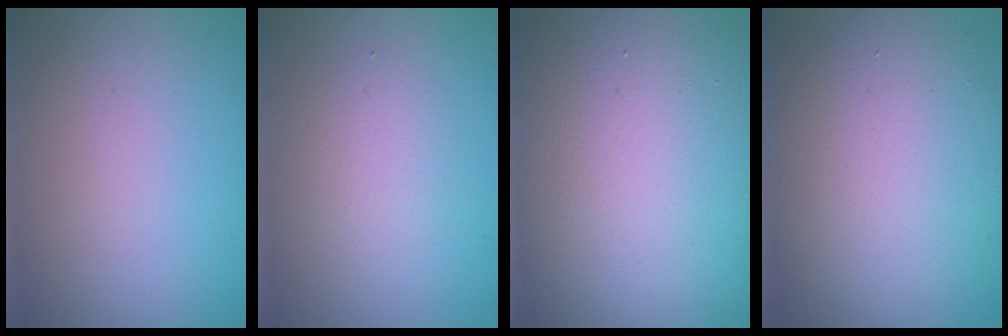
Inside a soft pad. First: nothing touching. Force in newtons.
{"total": 2.5, "press": 2.5, "slide": 0.2}
{"total": 18.9, "press": 18.9, "slide": 0.9}
{"total": 11.8, "press": 11.7, "slide": 0.9}